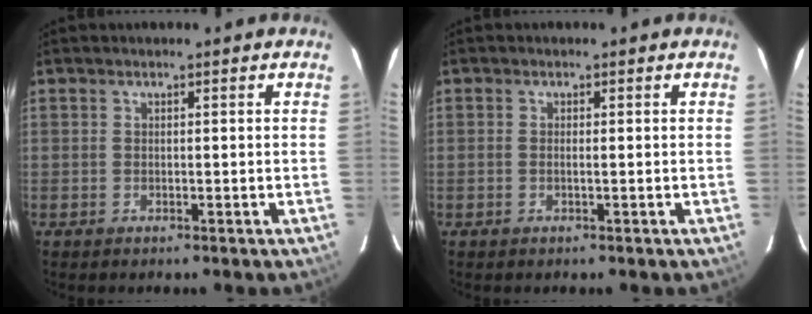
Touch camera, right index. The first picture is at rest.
{"total": 0.7, "force": [-0.2, -0.1, 0.7], "torque": [-0.014, 0.000, -0.005]}